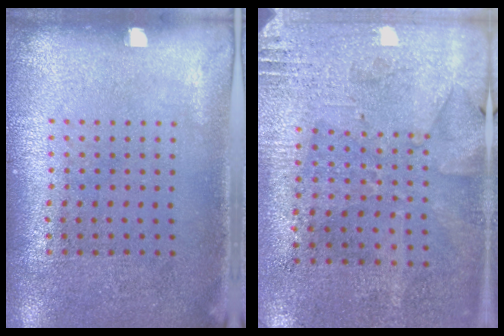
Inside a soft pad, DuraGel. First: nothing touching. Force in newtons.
{"total": 2.7, "press": 2.3, "slide": 1.5}